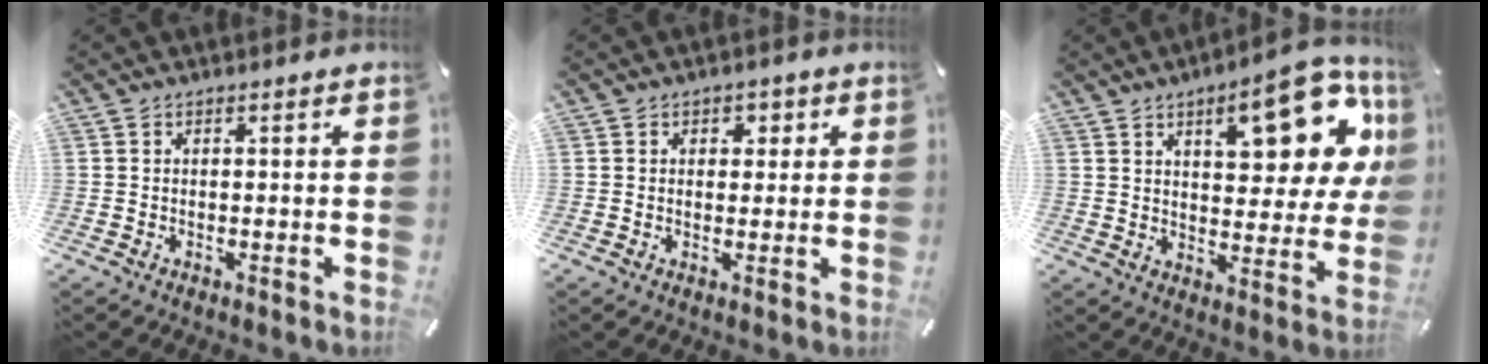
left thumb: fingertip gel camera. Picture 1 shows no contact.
{"total": 2.2, "force": [0.5, 1.9, 0.9], "torque": [0.004, -0.004, -0.001]}
{"total": 17.5, "force": [8.8, 7.7, 13.0], "torque": [-0.157, -0.049, 0.139]}